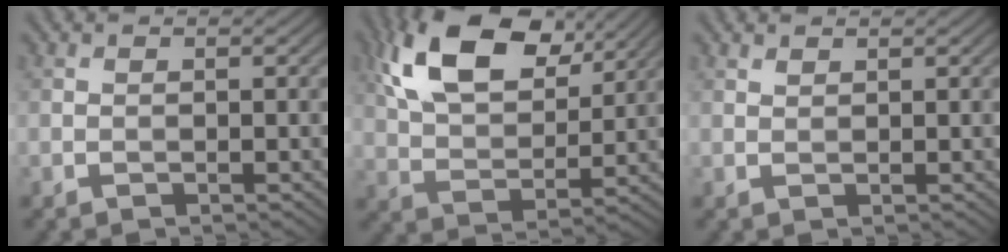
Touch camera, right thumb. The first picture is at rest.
{"total": 14.8, "force": [7.8, 7.7, 9.9], "torque": [-0.207, 0.014, 0.139]}
{"total": 0.9, "force": [0.8, 0.3, 0.3], "torque": [-0.008, 0.000, 0.017]}